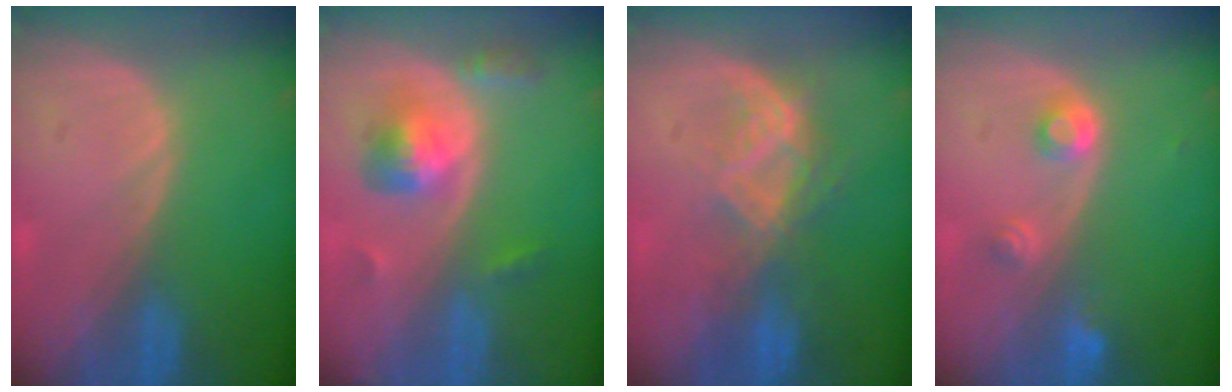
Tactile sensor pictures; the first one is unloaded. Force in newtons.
{"total": 5.7, "press": 5.2, "slide": 2.4}
{"total": 6.9, "press": 6.5, "slide": 2.2}
{"total": 2.9, "press": 2.9, "slide": 0.5}